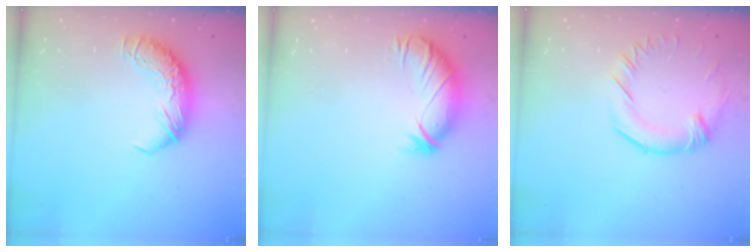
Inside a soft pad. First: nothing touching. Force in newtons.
{"total": 3.5, "press": 3.0, "slide": 1.7}
{"total": 1.1, "press": 0.3, "slide": 1.0}